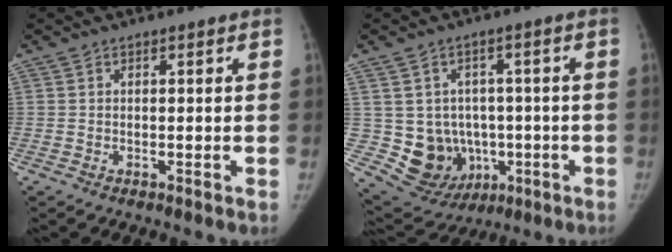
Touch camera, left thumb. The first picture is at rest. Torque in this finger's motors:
{"motor_torque": [0.00, 0.07, 0.49, -0.47, 0.14]}